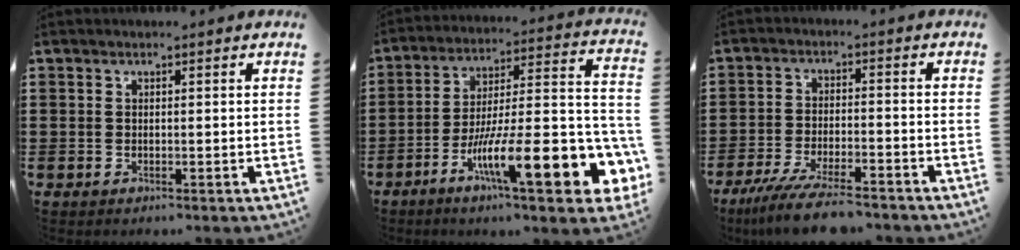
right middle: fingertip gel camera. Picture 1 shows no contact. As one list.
[{"total": 16.1, "force": [-6.7, 3.1, 14.3], "torque": [-0.233, -0.014, -0.109]}, {"total": 7.7, "force": [-6.5, 0.9, 4.1], "torque": [-0.086, -0.004, -0.122]}]